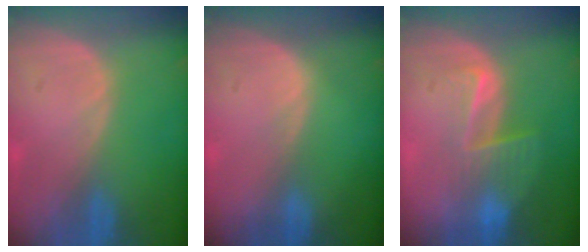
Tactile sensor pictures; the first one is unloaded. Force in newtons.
{"total": 0.5, "press": 0.3, "slide": 0.4}
{"total": 6.6, "press": 5.6, "slide": 3.6}